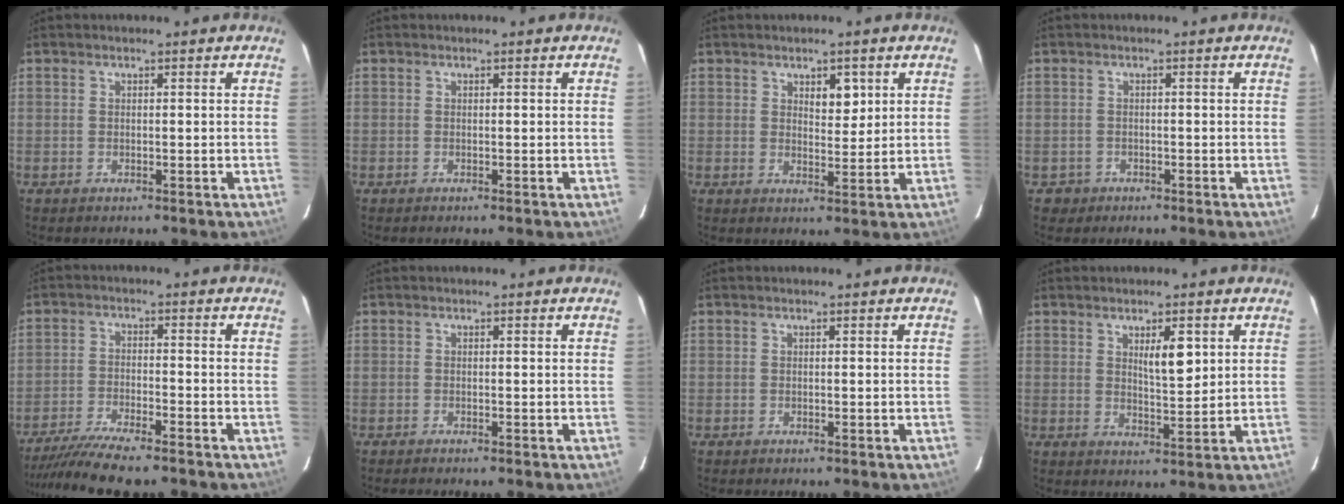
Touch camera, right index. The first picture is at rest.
{"total": 0.0}
{"total": 3.5, "force": [1.7, 1.7, 2.6], "torque": [-0.036, -0.001, 0.027]}
{"total": 1.7, "force": [-0.9, 1.4, -0.4], "torque": [0.000, 0.008, -0.015]}
{"total": 10.8, "force": [-9.4, 0.6, 5.1], "torque": [-0.083, -0.021, -0.153]}
{"total": 1.2, "force": [-1.0, 0.0, 0.7], "torque": [-0.008, -0.001, -0.014]}
{"total": 0.0}
{"total": 4.8, "force": [1.8, 1.2, 4.2], "torque": [-0.070, -0.004, 0.034]}